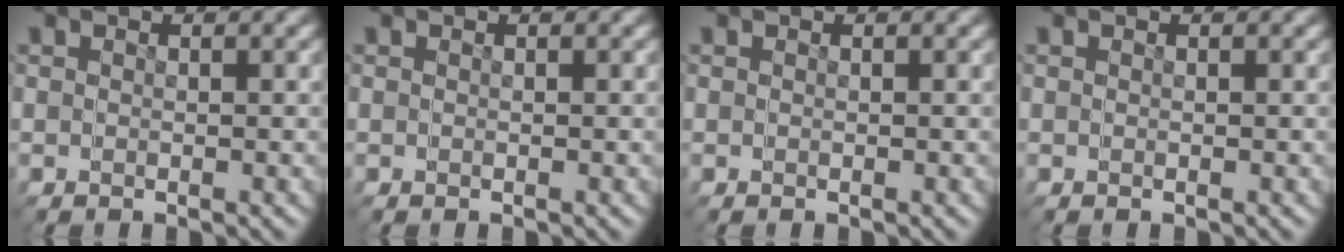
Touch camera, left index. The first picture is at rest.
{"total": 0.0}
{"total": 0.0}
{"total": 0.0}